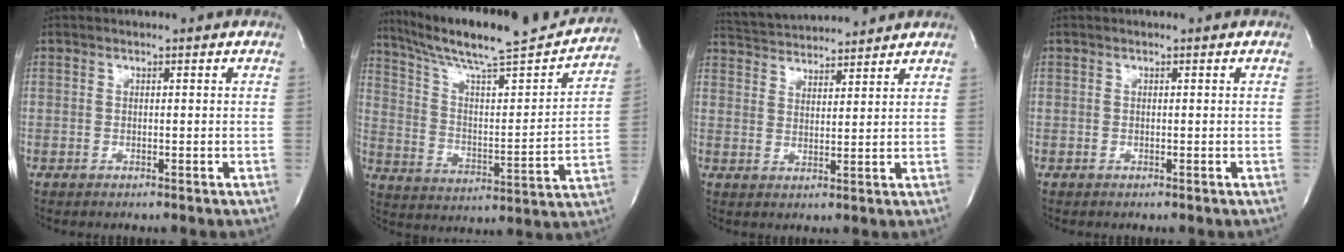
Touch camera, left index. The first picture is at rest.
{"total": 23.5, "force": [21.0, 1.5, 10.2], "torque": [-0.172, -0.022, 0.313]}
{"total": 10.3, "force": [10.0, 1.0, 2.4], "torque": [-0.053, 0.024, 0.159]}
{"total": 0.0}